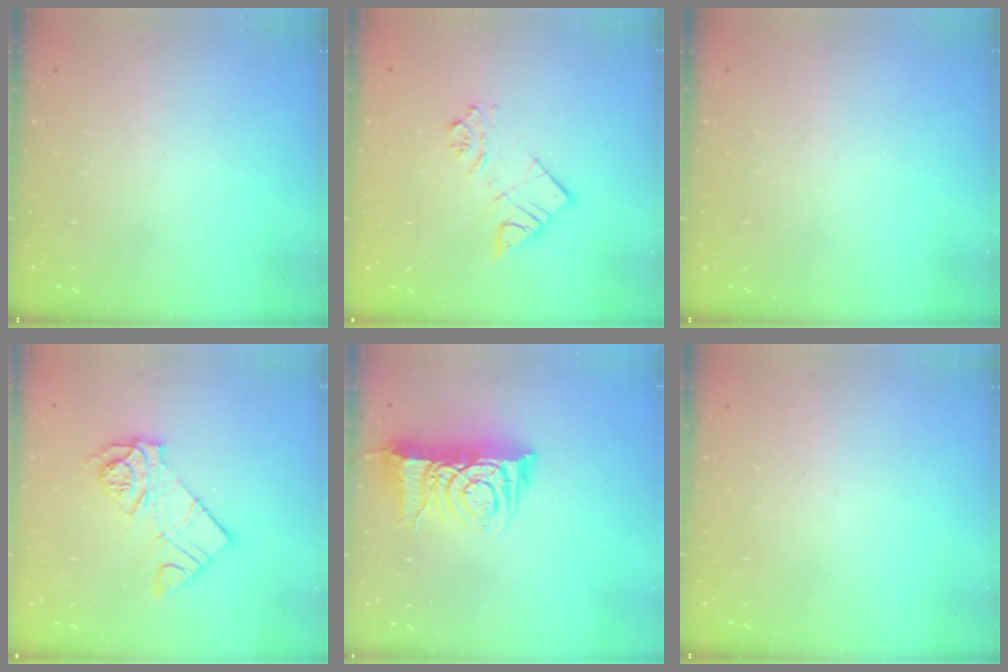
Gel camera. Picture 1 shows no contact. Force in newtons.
{"total": 9.8, "press": 9.7, "slide": 0.9}
{"total": 0.0}
{"total": 12.1, "press": 12.1, "slide": 1.0}
{"total": 11.7, "press": 11.6, "slide": 1.0}
{"total": 0.0}